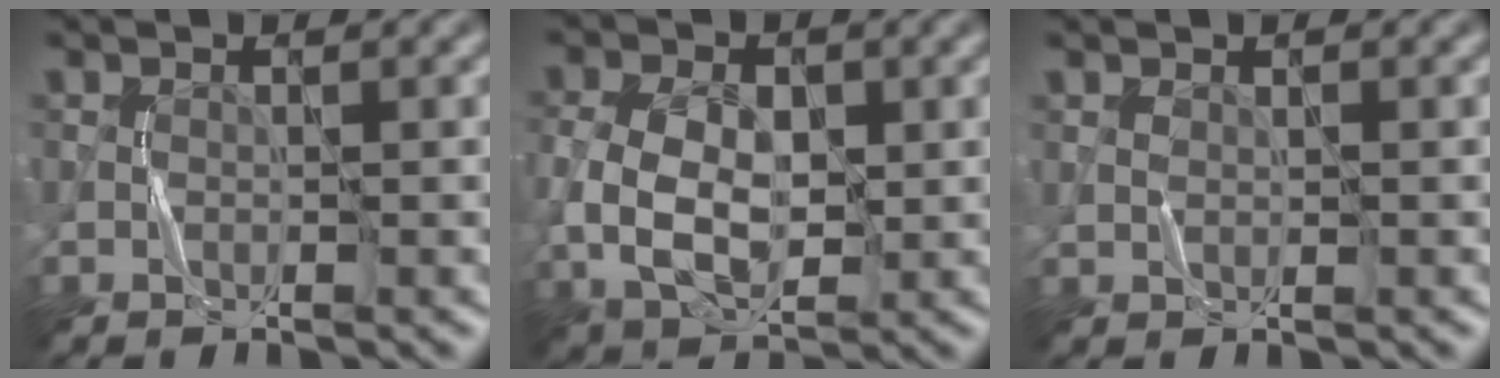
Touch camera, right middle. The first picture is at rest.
{"total": 6.4, "force": [-0.4, 4.2, 4.8], "torque": [-0.103, -0.004, -0.007]}
{"total": 0.7, "force": [0.3, 0.4, 0.5], "torque": [-0.012, 0.001, 0.006]}